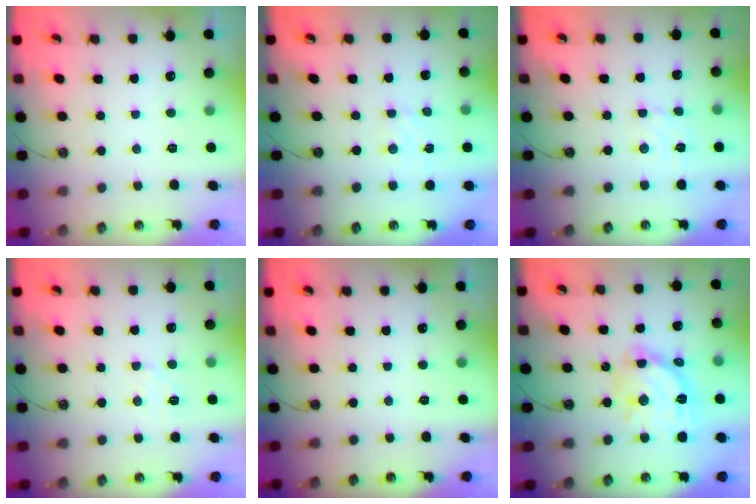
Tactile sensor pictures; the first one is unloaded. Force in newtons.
{"total": 2.8, "press": 2.8, "slide": 0.5}
{"total": 2.5, "press": 2.5, "slide": 0.3}
{"total": 5.4, "press": 5.3, "slide": 0.6}
{"total": 0.0}
{"total": 16.0, "press": 16.0, "slide": 1.3}